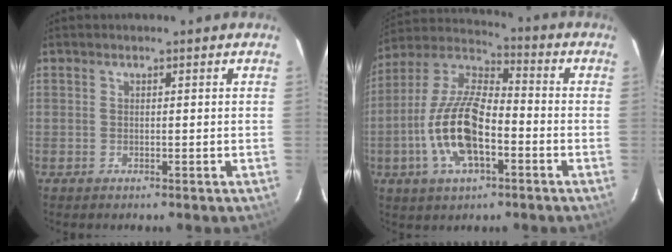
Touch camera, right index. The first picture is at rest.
{"total": 15.0, "force": [-4.5, 7.2, 12.3], "torque": [-0.253, 0.010, -0.082]}